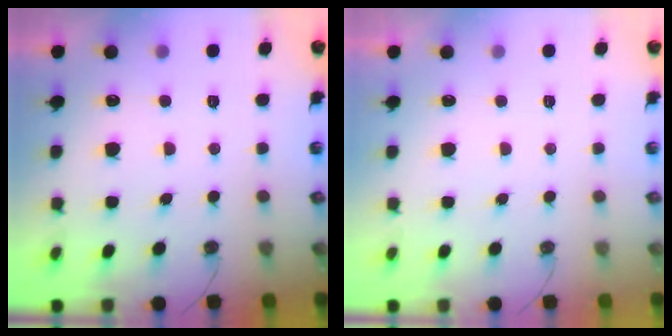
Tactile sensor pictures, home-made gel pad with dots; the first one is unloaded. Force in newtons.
{"total": 0.0}